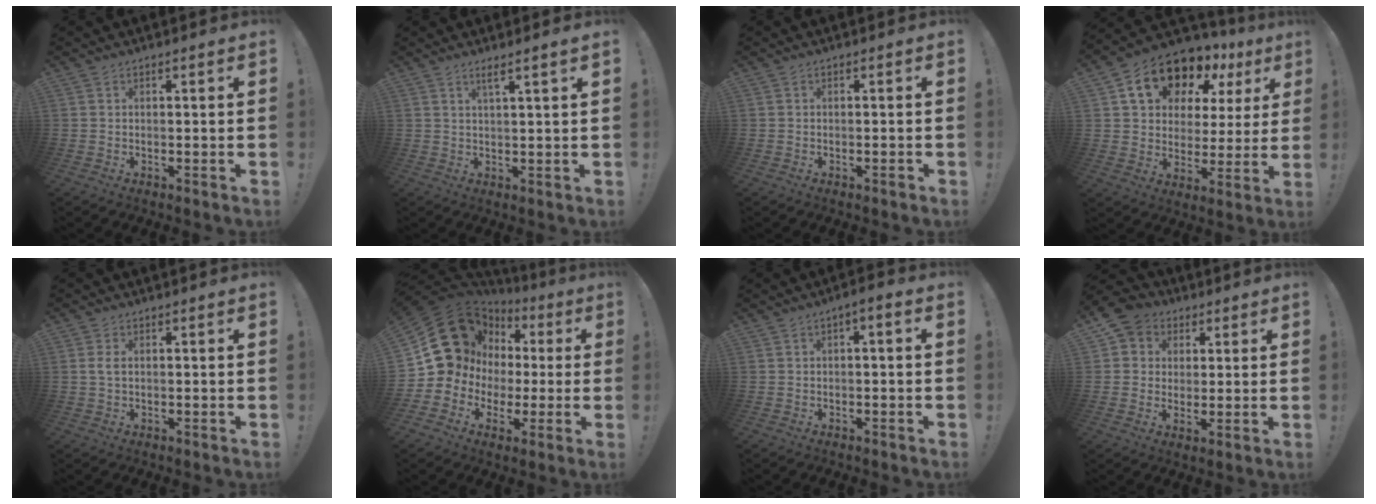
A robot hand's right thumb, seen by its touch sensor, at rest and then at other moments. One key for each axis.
{"total": 3.2, "fx": 1.9, "fy": -0.3, "fz": 2.5, "tx": -0.036, "ty": -0.010, "tz": 0.028}
{"total": 0.9, "fx": -0.7, "fy": -0.1, "fz": 0.6, "tx": -0.007, "ty": 0.001, "tz": -0.012}
{"total": 16.2, "fx": 10.5, "fy": 9.8, "fz": 7.6, "tx": -0.112, "ty": -0.070, "tz": 0.196}
{"total": 2.2, "fx": 0.6, "fy": 1.3, "fz": 1.8, "tx": -0.034, "ty": 0.004, "tz": 0.010}
{"total": 17.6, "fx": 6.1, "fy": 15.1, "fz": 6.7, "tx": -0.085, "ty": -0.042, "tz": 0.151}
{"total": 2.6, "fx": -1.0, "fy": 0.7, "fz": 2.3, "tx": -0.031, "ty": 0.009, "tz": -0.020}
{"total": 7.2, "fx": 2.2, "fy": 6.7, "fz": 1.7, "tx": -0.015, "ty": -0.008, "tz": 0.046}